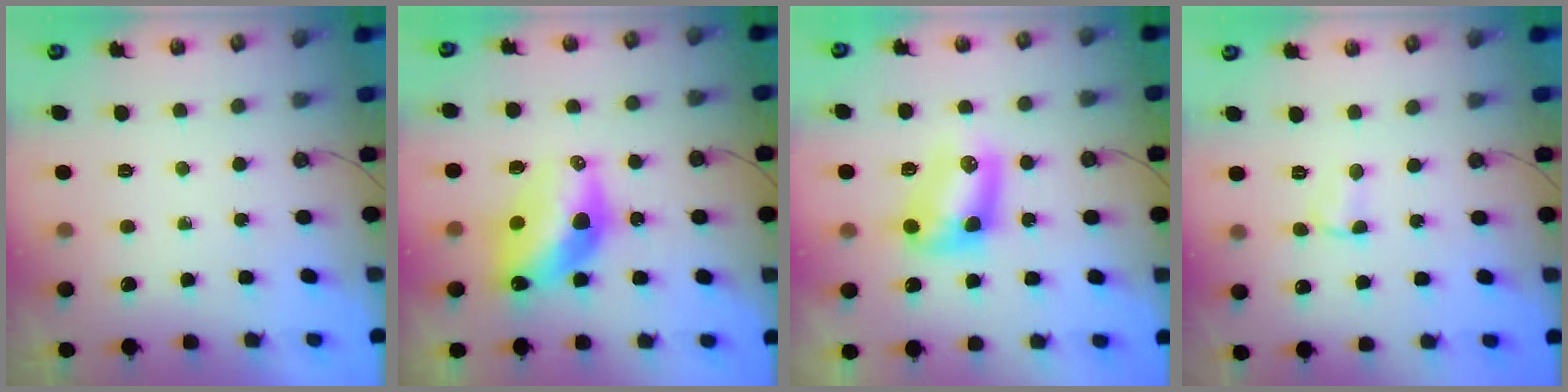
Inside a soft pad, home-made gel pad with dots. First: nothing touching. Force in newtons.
{"total": 13.3, "press": 13.3, "slide": 0.9}
{"total": 9.2, "press": 9.2, "slide": 0.7}
{"total": 1.9, "press": 1.9, "slide": 0.3}